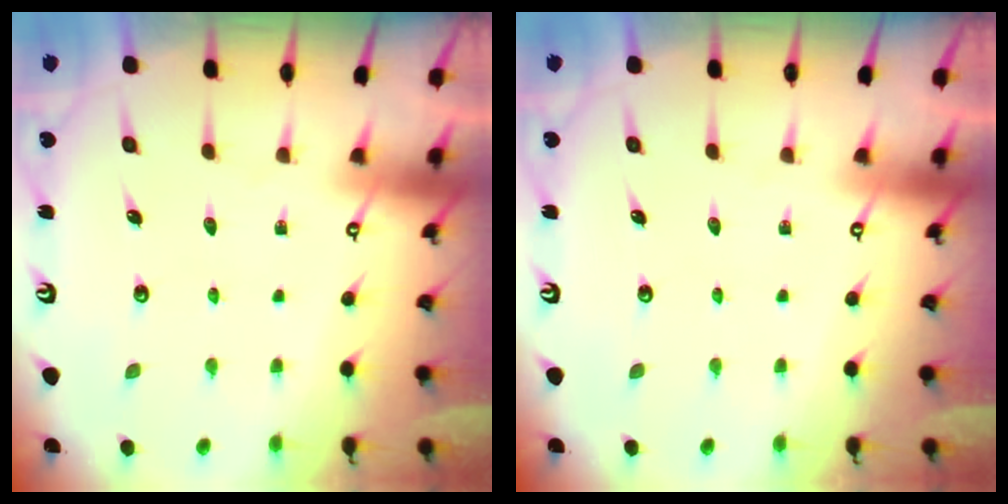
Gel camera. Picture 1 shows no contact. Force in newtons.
{"total": 0.0}